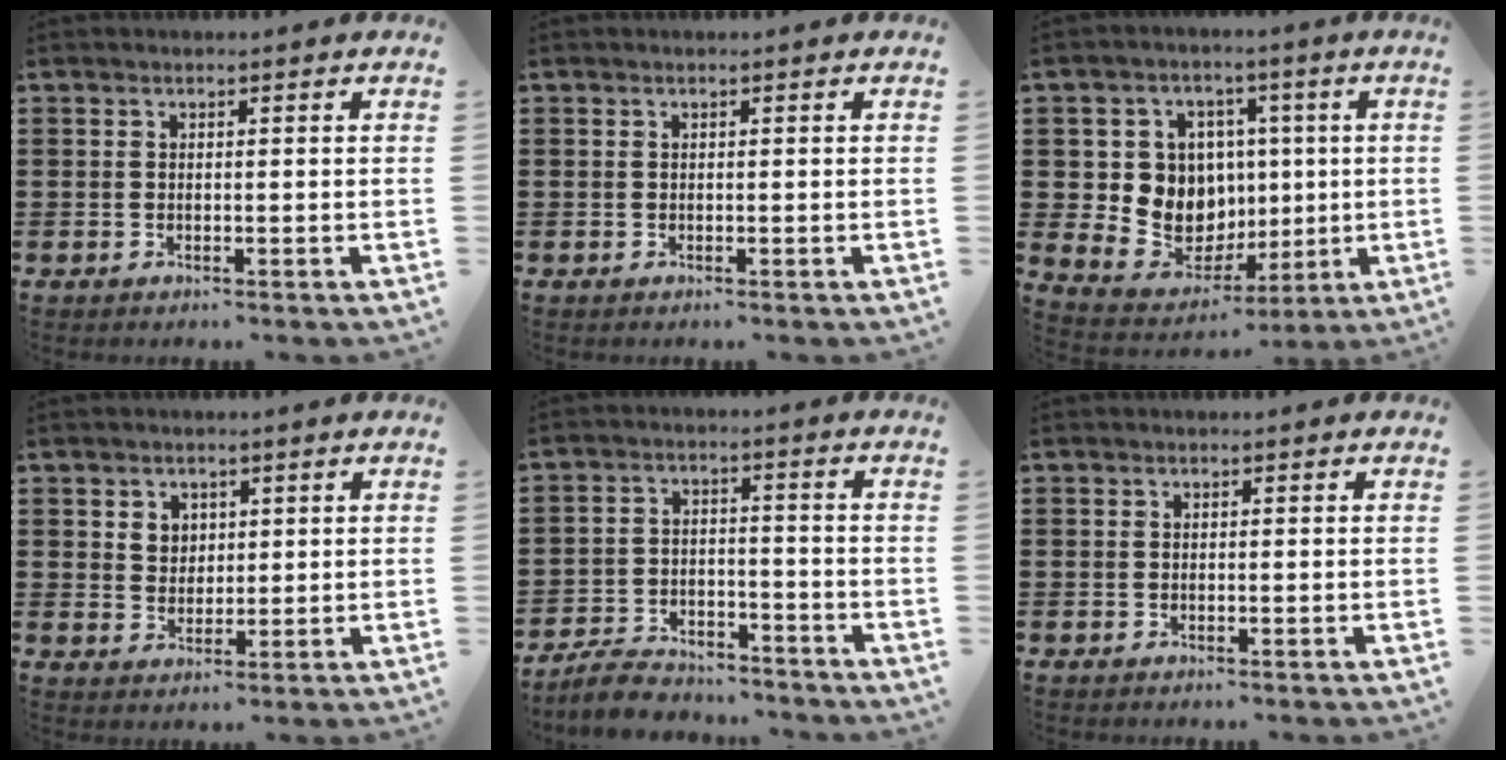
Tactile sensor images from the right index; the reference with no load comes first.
{"total": 0.0}
{"total": 9.3, "force": [0.9, 8.9, 2.6], "torque": [-0.082, -0.008, 0.028]}
{"total": 2.9, "force": [1.5, 2.4, 0.6], "torque": [-0.013, 0.005, 0.026]}
{"total": 5.5, "force": [-5.3, 1.1, 1.1], "torque": [-0.031, 0.008, -0.105]}
{"total": 0.0}